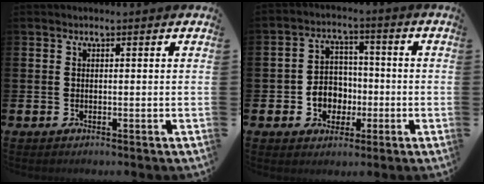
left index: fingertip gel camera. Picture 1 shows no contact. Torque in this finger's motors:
{"motor_torque": [0.55, 0.41, 0.15, 0.09]}